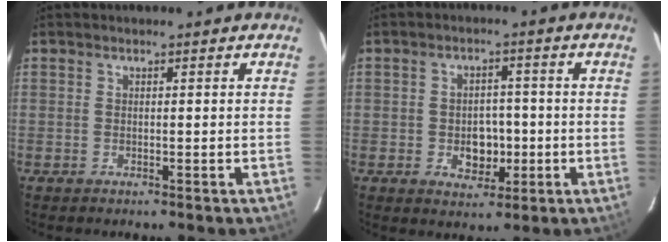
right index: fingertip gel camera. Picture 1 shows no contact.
{"total": 5.8, "force": [-1.3, 4.4, 3.6], "torque": [-0.067, 0.005, -0.009]}